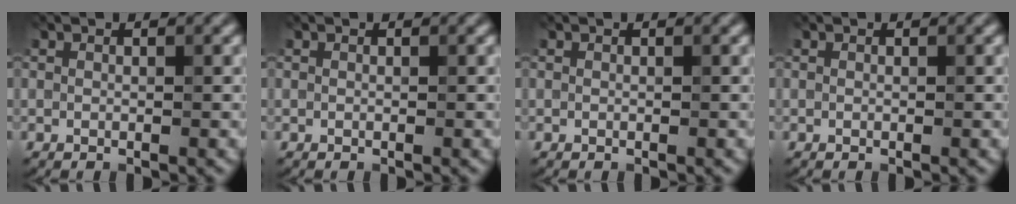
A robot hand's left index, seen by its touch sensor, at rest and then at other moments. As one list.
[{"total": 0.0}, {"total": 0.0}, {"total": 0.0}]